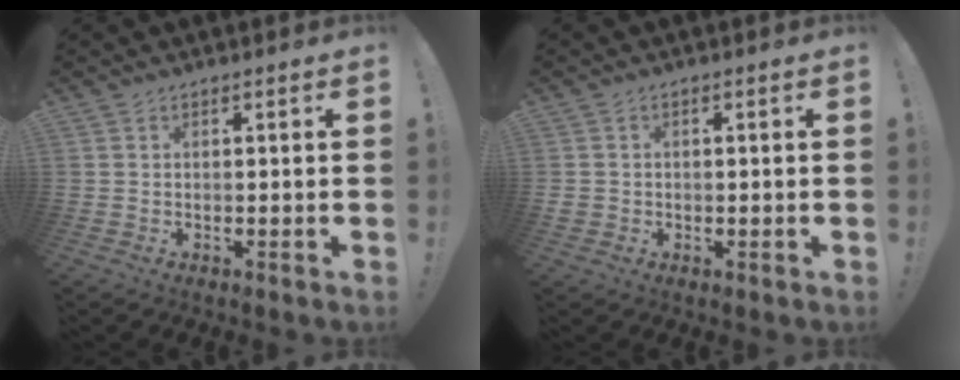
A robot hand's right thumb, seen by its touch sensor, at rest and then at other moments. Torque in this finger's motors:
{"motor_torque": [0.26, 0.11, 0.24, -0.25, -0.01]}